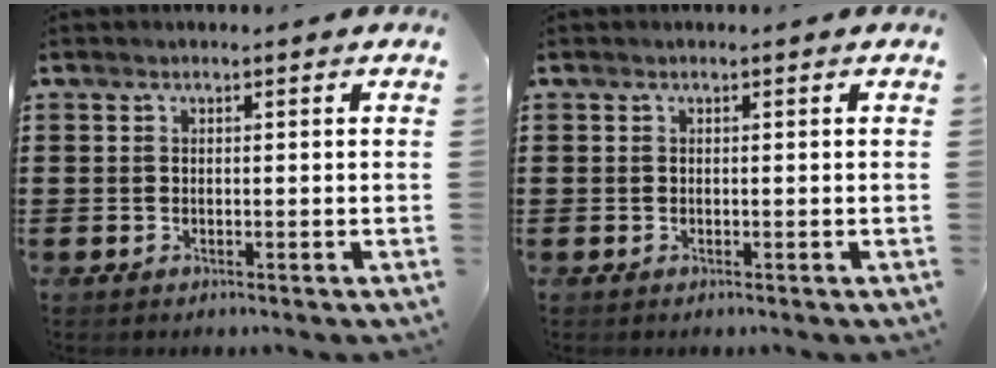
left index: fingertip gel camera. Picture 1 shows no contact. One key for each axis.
{"total": 0.0}